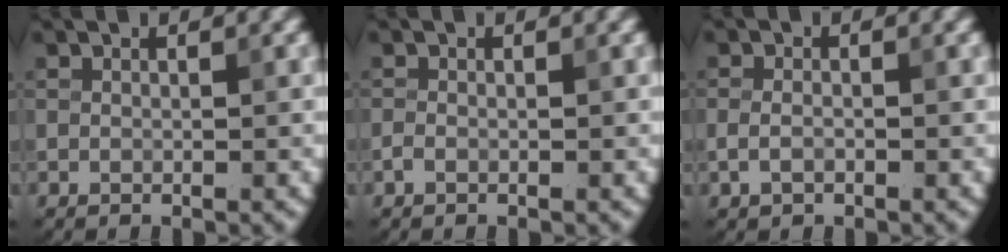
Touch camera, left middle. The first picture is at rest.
{"total": 0.5, "force": [-0.3, 0.3, 0.3], "torque": [-0.008, -0.001, -0.008]}
{"total": 1.3, "force": [-0.4, 0.8, 1.0], "torque": [-0.021, 0.002, -0.011]}